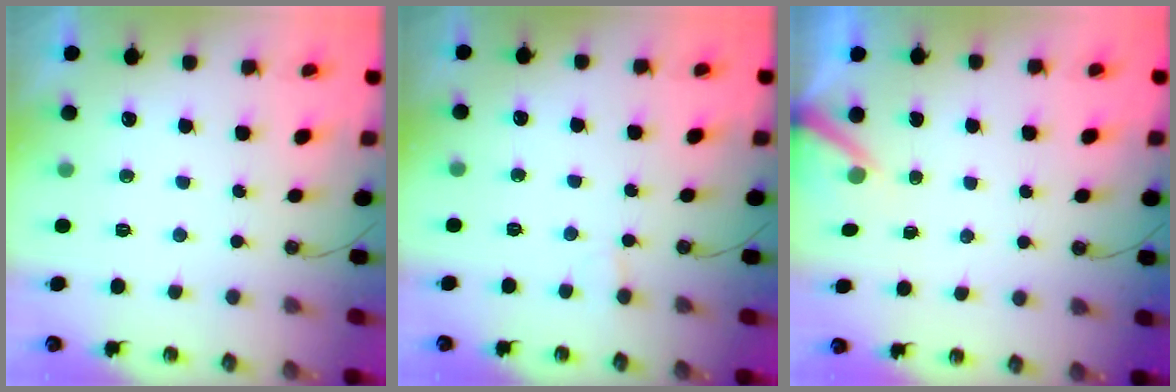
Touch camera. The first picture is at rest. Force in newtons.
{"total": 2.3, "press": 2.3, "slide": 0.1}
{"total": 4.3, "press": 4.3, "slide": 0.2}